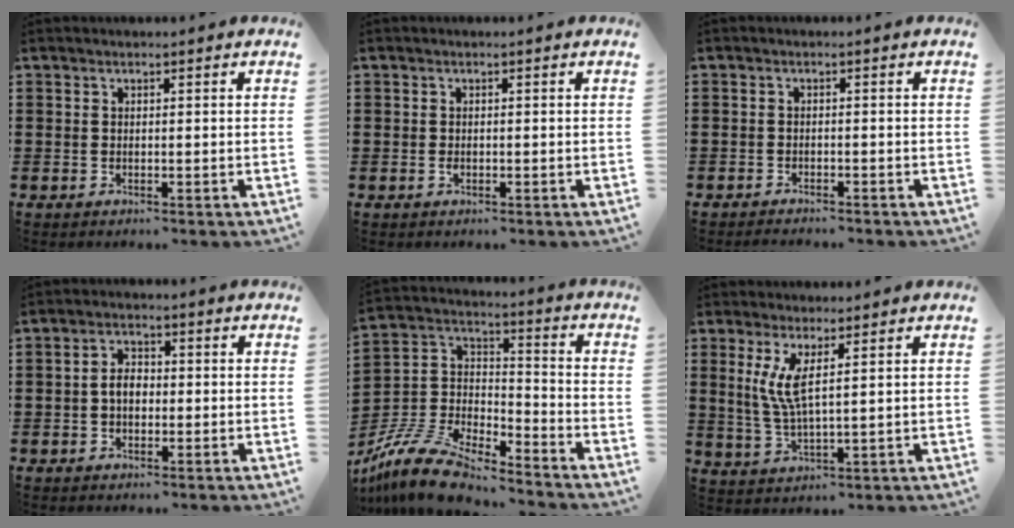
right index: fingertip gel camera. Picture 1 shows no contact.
{"total": 0.6, "force": [-0.3, 0.3, 0.5], "torque": [-0.011, -0.004, -0.004]}
{"total": 1.5, "force": [-1.5, -0.1, -0.1], "torque": [-0.001, 0.001, -0.031]}
{"total": 3.1, "force": [-0.5, 1.9, 2.4], "torque": [-0.053, 0.002, -0.013]}
{"total": 11.6, "force": [-10.6, 2.3, 4.2], "torque": [-0.096, 0.020, -0.216]}
{"total": 5.5, "force": [2.1, 0.8, 5.0], "torque": [-0.120, -0.010, 0.032]}